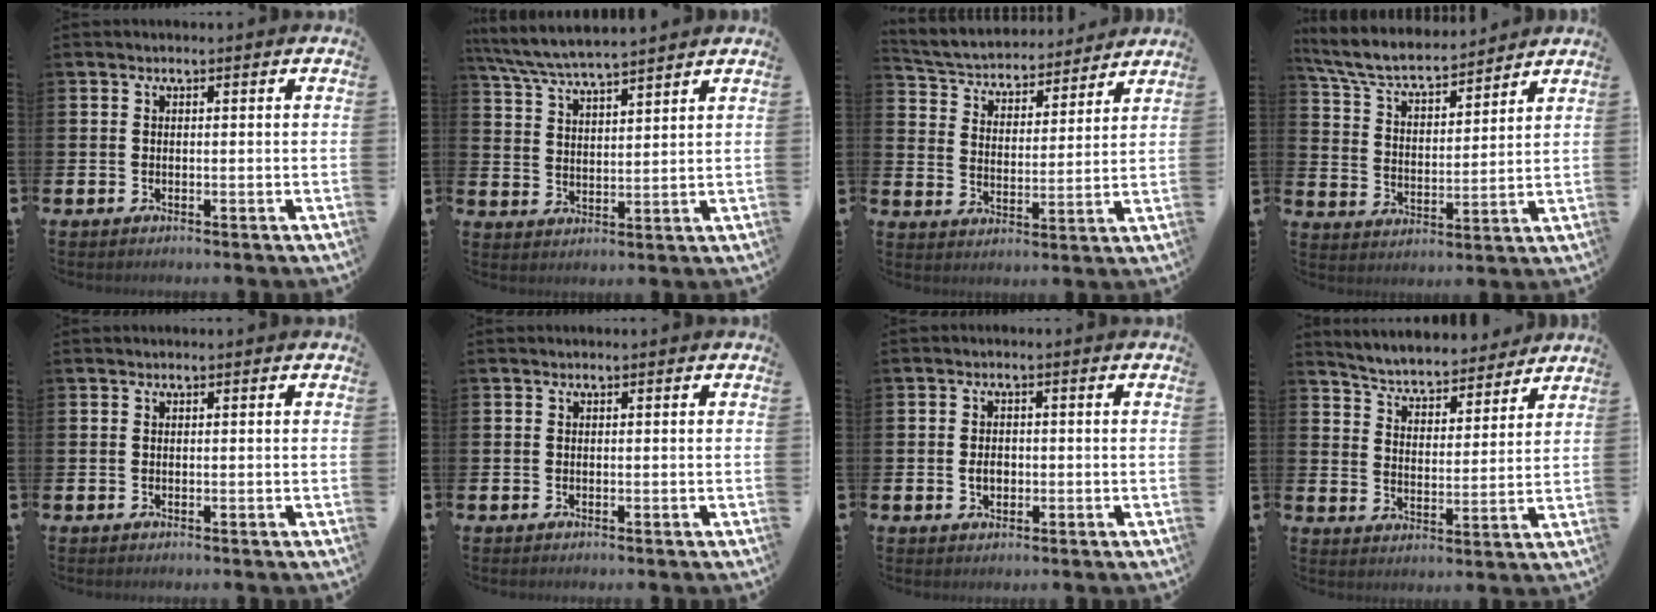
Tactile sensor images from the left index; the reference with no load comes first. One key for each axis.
{"total": 5.9, "fx": 5.7, "fy": 0.3, "fz": 1.6, "tx": -0.053, "ty": -0.030, "tz": 0.102}
{"total": 4.8, "fx": 4.5, "fy": 1.6, "fz": 0.3, "tx": -0.037, "ty": -0.041, "tz": 0.071}
{"total": 7.0, "fx": 6.4, "fy": 1.6, "fz": 2.3, "tx": -0.071, "ty": -0.045, "tz": 0.109}
{"total": 0.0}
{"total": 0.0}
{"total": 2.2, "fx": -0.3, "fy": 1.6, "fz": 1.5, "tx": -0.013, "ty": 0.000, "tz": -0.011}
{"total": 5.2, "fx": 5.1, "fy": 1.1, "fz": 0.6, "tx": -0.036, "ty": -0.045, "tz": 0.083}